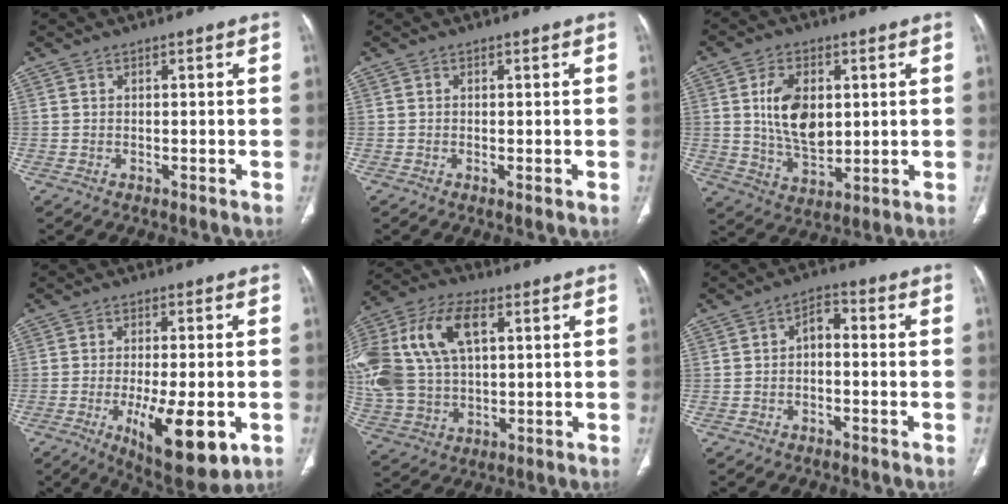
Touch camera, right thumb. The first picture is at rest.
{"total": 1.0, "force": [-0.3, 0.3, 0.9], "torque": [-0.018, -0.003, -0.005]}
{"total": 11.6, "force": [2.0, 7.2, 8.8], "torque": [-0.140, -0.015, 0.044]}
{"total": 14.8, "force": [-4.8, 5.0, 13.1], "torque": [-0.200, -0.013, -0.061]}
{"total": 26.0, "force": [7.0, 16.3, 19.0], "torque": [-0.457, 0.037, 0.138]}
{"total": 4.0, "force": [-0.6, 2.5, 3.1], "torque": [-0.039, 0.023, -0.020]}